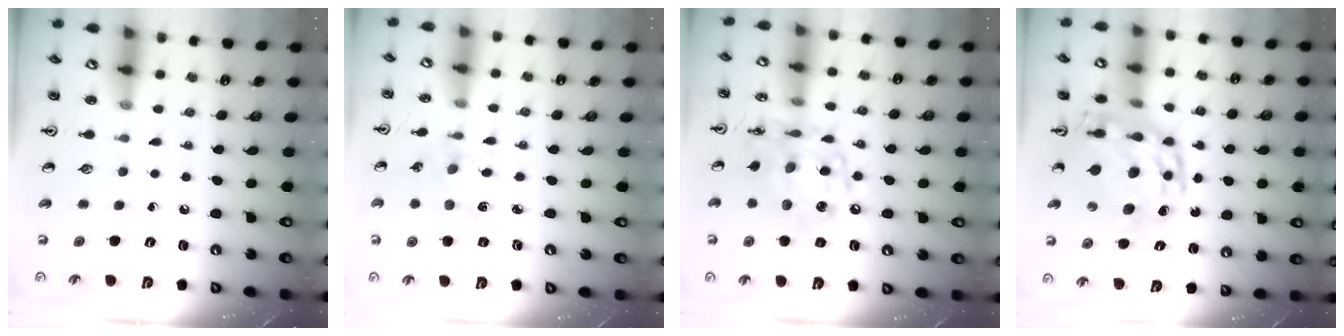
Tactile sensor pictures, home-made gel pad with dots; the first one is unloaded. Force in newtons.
{"total": 3.0, "press": 2.9, "slide": 0.6}
{"total": 15.0, "press": 14.9, "slide": 1.2}
{"total": 15.5, "press": 15.4, "slide": 1.6}